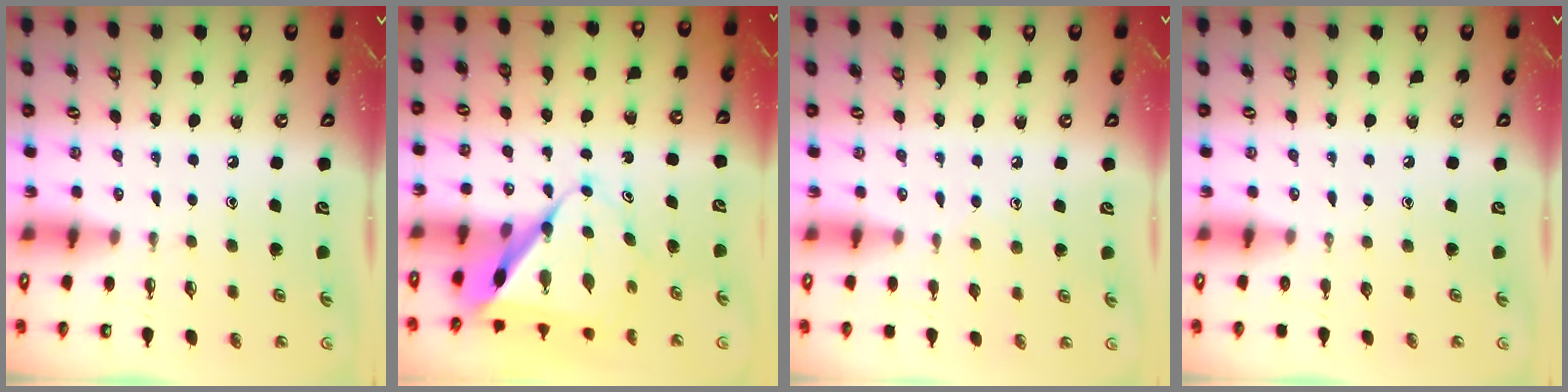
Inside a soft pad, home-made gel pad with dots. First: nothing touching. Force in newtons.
{"total": 9.9, "press": 9.8, "slide": 1.0}
{"total": 5.9, "press": 5.9, "slide": 0.6}
{"total": 0.0}